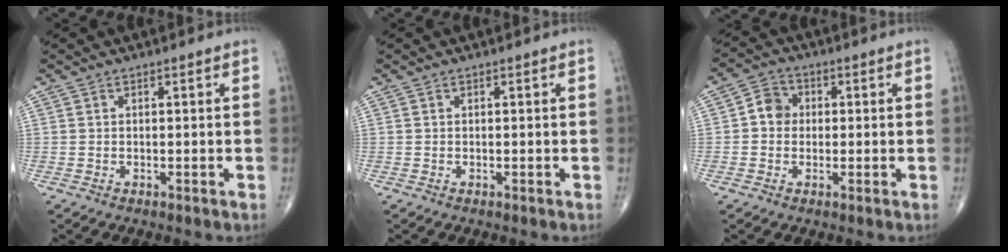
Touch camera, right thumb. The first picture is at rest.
{"total": 0.0}
{"total": 4.6, "force": [0.1, 4.1, 2.1], "torque": [-0.019, 0.011, -0.010]}